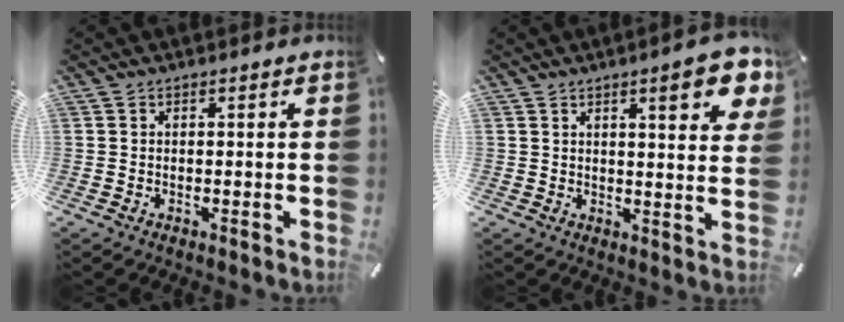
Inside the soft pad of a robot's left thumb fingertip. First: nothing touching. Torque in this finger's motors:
{"motor_torque": [-0.08, 1.36, 0.11, 0.23, -0.06]}